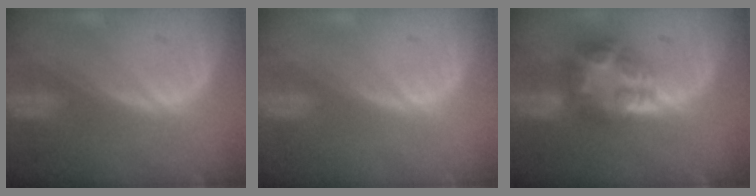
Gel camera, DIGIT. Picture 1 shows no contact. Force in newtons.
{"total": 0.0}
{"total": 7.6, "press": 6.6, "slide": 3.6}